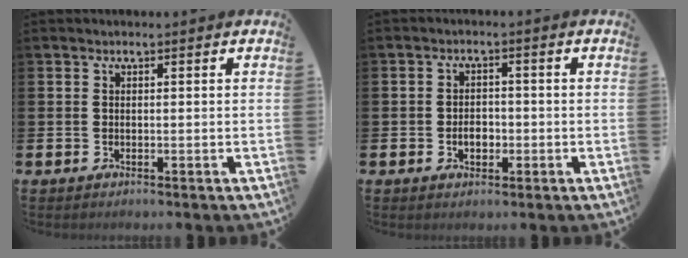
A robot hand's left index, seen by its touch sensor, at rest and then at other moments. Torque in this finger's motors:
{"motor_torque": [0.62, 0.14, 0.03, 0.05]}